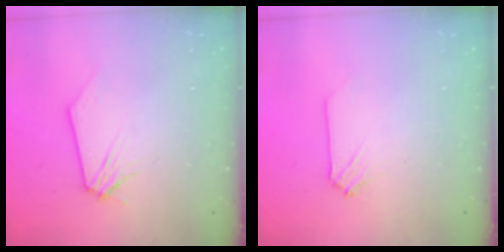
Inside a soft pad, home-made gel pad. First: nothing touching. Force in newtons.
{"total": 0.0}